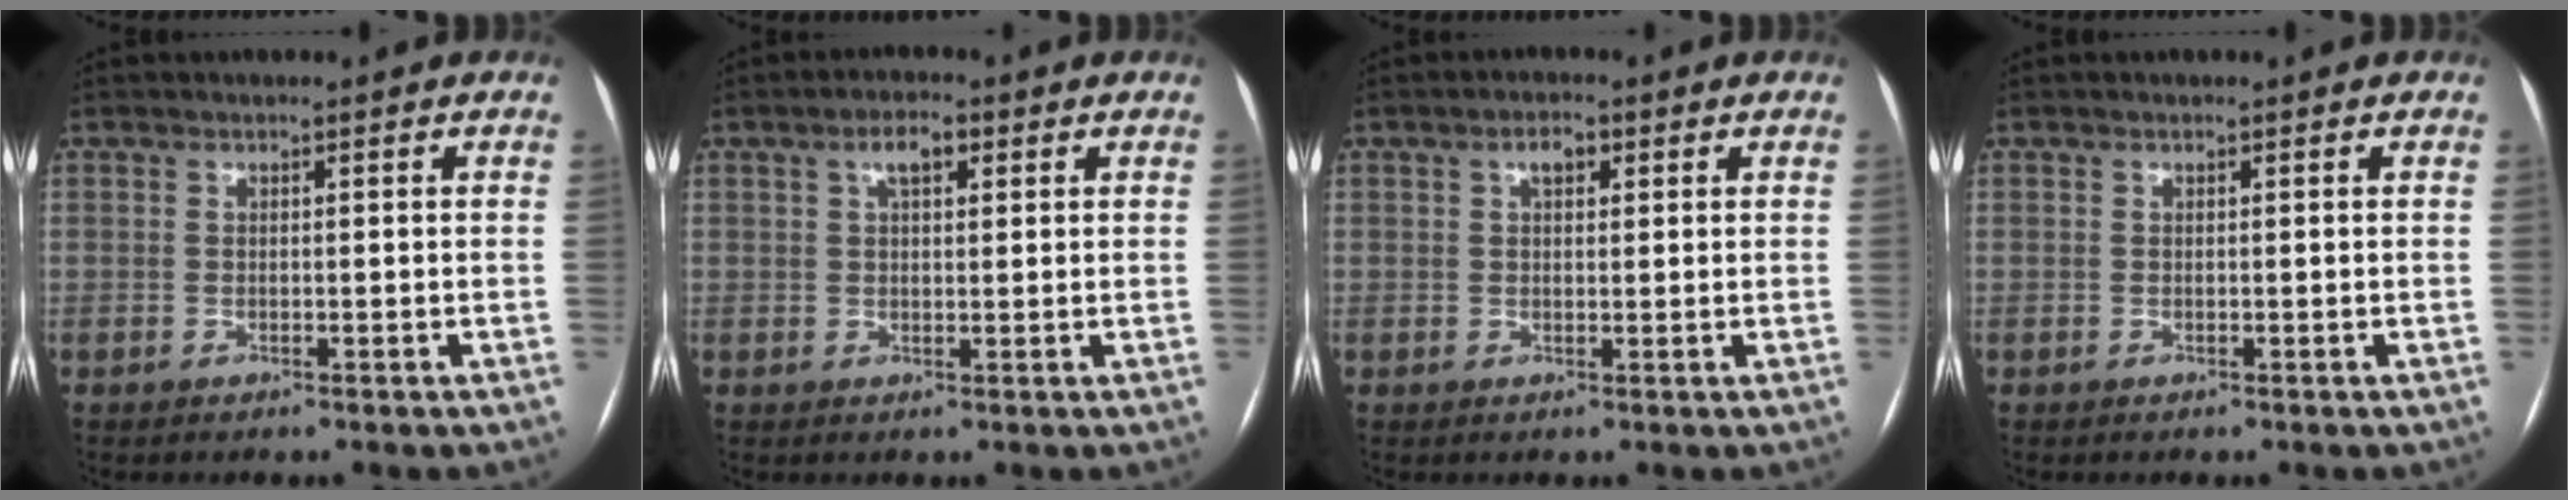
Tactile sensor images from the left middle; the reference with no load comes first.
{"total": 3.6, "force": [1.6, 1.5, 2.8], "torque": [-0.054, 0.012, 0.027]}
{"total": 2.5, "force": [1.1, 1.3, 1.9], "torque": [-0.036, 0.010, 0.018]}
{"total": 0.0}